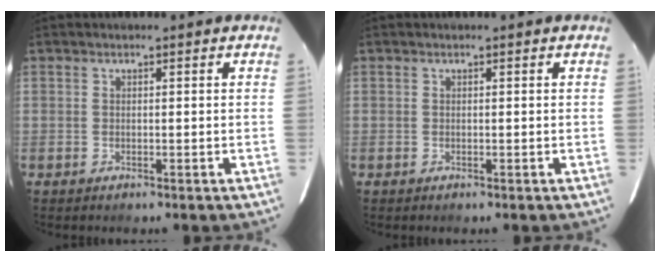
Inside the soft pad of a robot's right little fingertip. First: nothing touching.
{"total": 0.0}